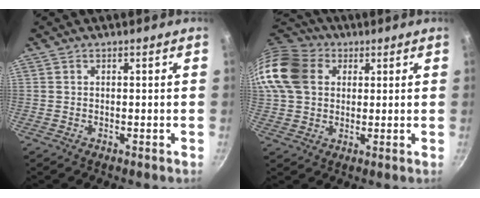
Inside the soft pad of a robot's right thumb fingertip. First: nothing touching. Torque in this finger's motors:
{"motor_torque": [1.15, 3.82, 1.01, 0.32, 0.35]}